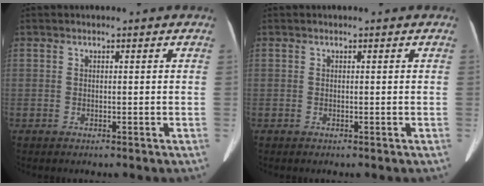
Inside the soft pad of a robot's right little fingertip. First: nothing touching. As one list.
[{"total": 0.0}]